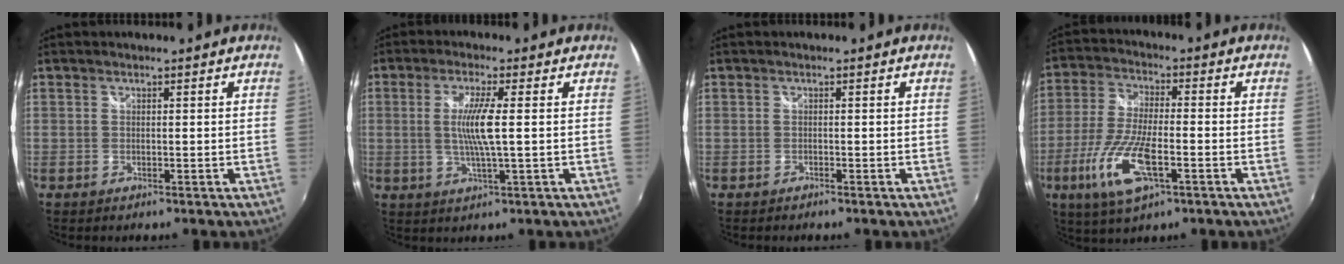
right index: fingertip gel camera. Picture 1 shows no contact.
{"total": 6.4, "force": [0.2, -0.1, 6.4], "torque": [-0.124, -0.007, 0.005]}
{"total": 0.5, "force": [-0.5, 0.0, 0.2], "torque": [-0.004, -0.001, -0.008]}
{"total": 13.1, "force": [-5.3, 4.1, 11.3], "torque": [-0.245, -0.018, -0.101]}